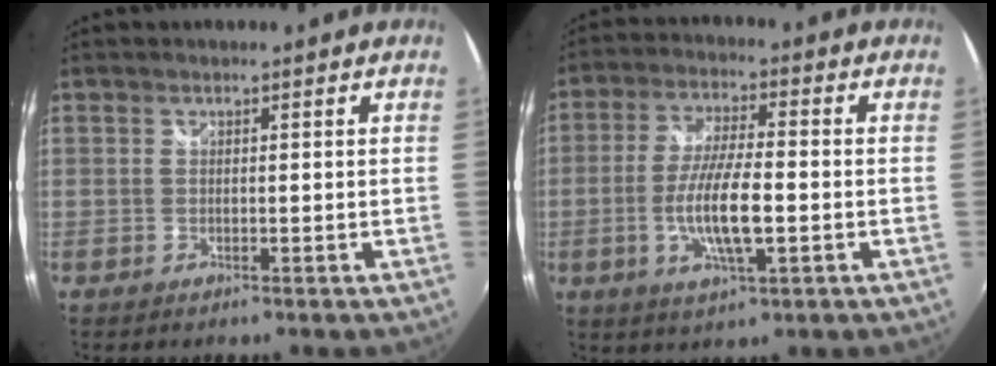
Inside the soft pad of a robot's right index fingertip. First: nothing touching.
{"total": 10.8, "force": [-2.5, 2.4, 10.2], "torque": [-0.200, -0.006, -0.048]}